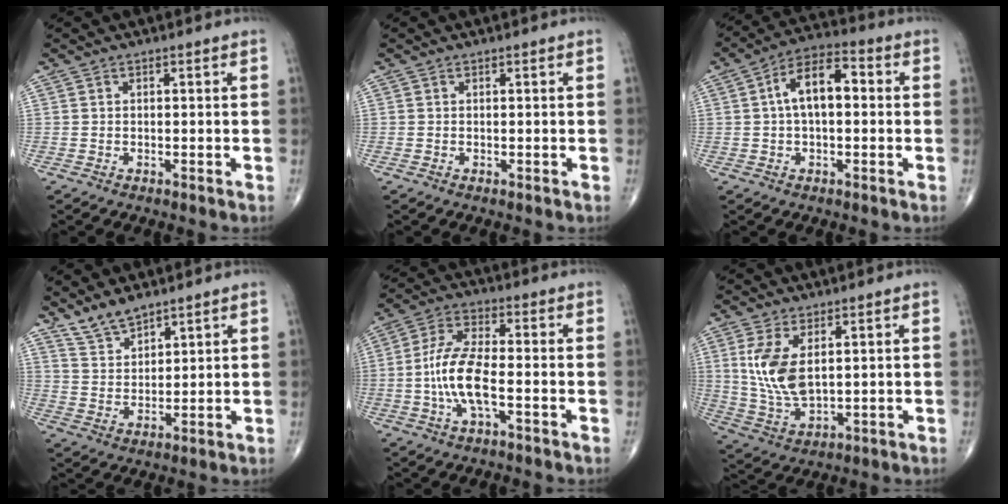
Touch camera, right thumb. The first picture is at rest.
{"total": 0.0}
{"total": 10.1, "force": [1.1, 5.3, 8.5], "torque": [-0.142, 0.031, 0.008]}
{"total": 6.0, "force": [5.1, 2.2, 2.3], "torque": [-0.034, -0.032, 0.107]}
{"total": 10.3, "force": [-2.3, 3.5, 9.4], "torque": [-0.205, 0.022, -0.047]}
{"total": 10.2, "force": [2.6, 5.2, 8.4], "torque": [-0.173, -0.014, 0.064]}